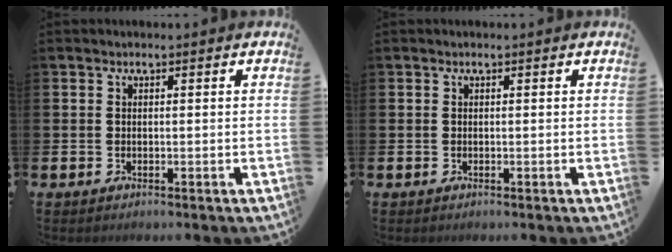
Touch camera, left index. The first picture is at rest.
{"total": 0.0}